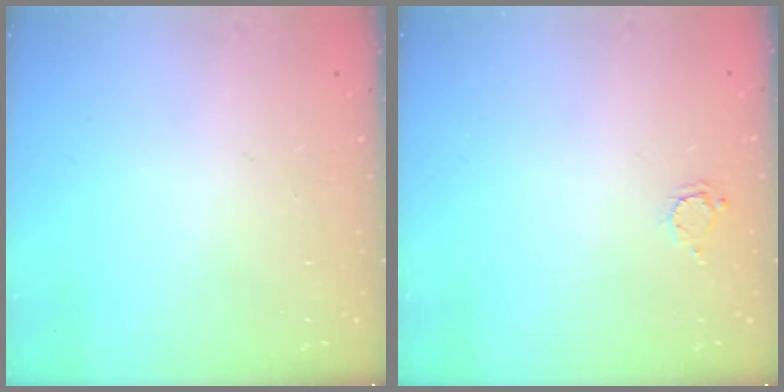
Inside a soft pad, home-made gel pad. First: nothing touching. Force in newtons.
{"total": 2.9, "press": 2.9, "slide": 0.4}